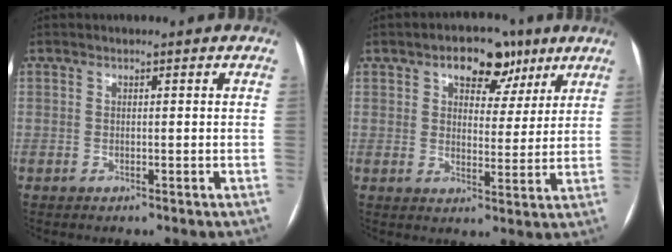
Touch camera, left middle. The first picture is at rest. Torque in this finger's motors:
{"motor_torque": [0.53, -0.79, 0.08, 0.06]}